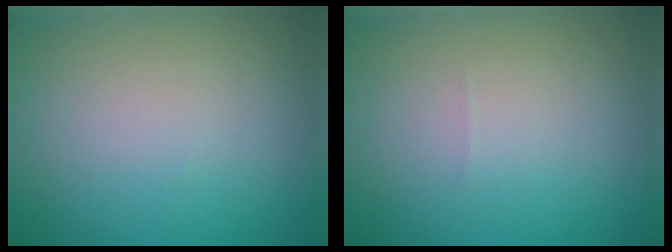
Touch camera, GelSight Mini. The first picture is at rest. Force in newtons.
{"total": 0.0}